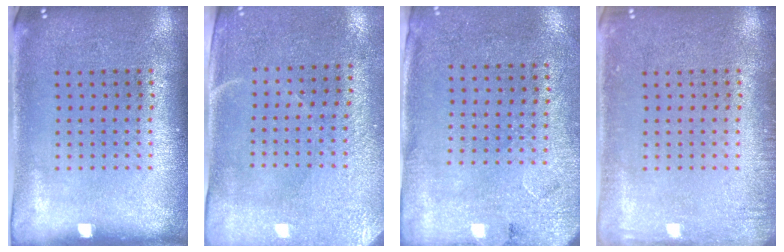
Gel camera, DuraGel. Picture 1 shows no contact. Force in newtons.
{"total": 2.9, "press": 2.5, "slide": 1.5}
{"total": 2.6, "press": 2.1, "slide": 1.5}
{"total": 1.5, "press": 1.4, "slide": 0.2}